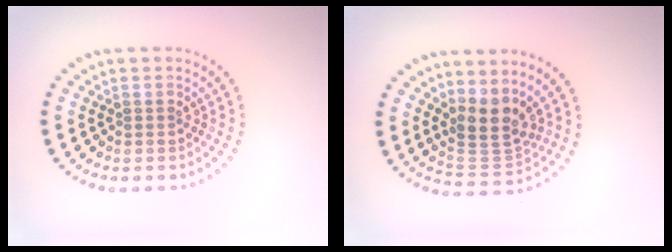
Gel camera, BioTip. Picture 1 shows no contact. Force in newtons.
{"total": 3.7, "press": 3.0, "slide": 2.1}